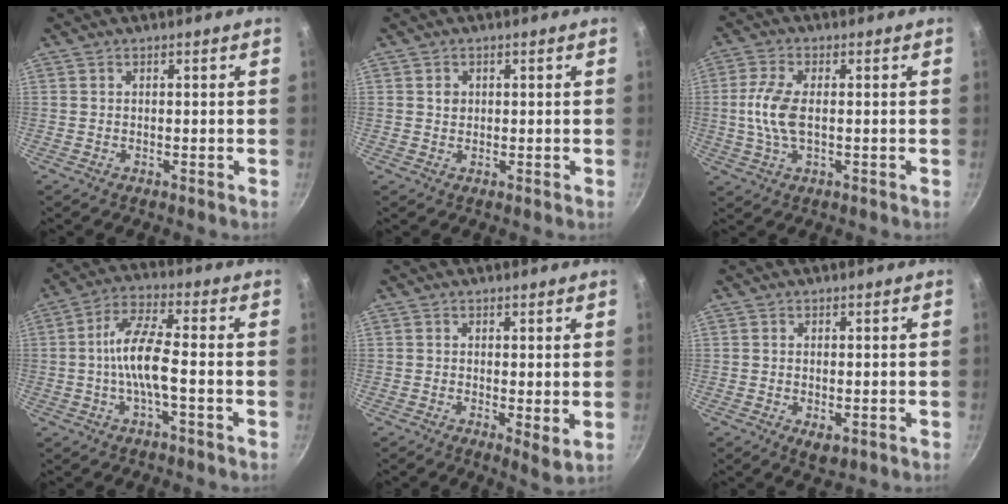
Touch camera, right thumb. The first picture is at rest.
{"total": 1.6, "force": [0.4, 1.5, 0.6], "torque": [-0.006, 0.003, 0.005]}
{"total": 7.7, "force": [-0.1, 3.7, 6.8], "torque": [-0.146, 0.008, -0.007]}
{"total": 9.1, "force": [-1.6, 2.4, 8.6], "torque": [-0.169, 0.029, -0.041]}
{"total": 3.8, "force": [0.2, 1.4, 3.6], "torque": [-0.053, -0.018, 0.004]}
{"total": 3.2, "force": [-0.7, 1.8, 2.5], "torque": [-0.038, -0.012, -0.007]}